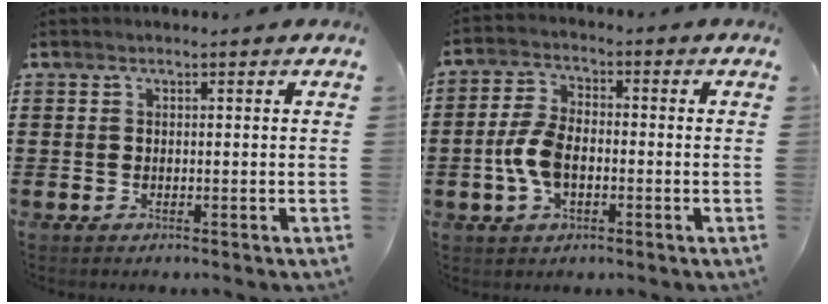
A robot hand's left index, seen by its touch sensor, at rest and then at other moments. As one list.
[{"total": 6.8, "force": [-1.5, 3.8, 5.4], "torque": [-0.136, -0.002, -0.036]}]